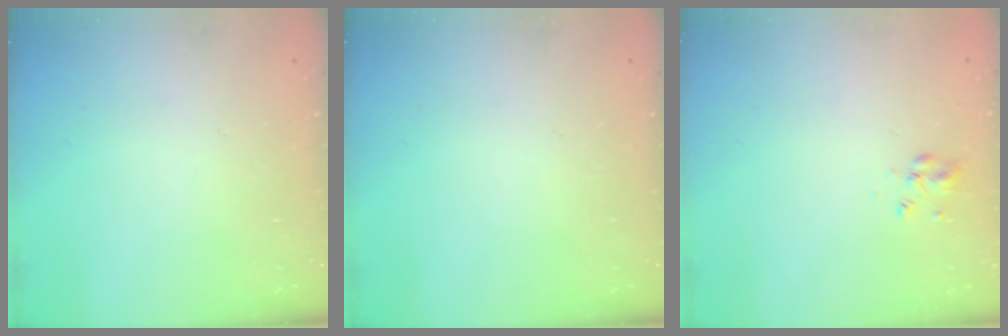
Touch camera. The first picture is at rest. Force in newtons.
{"total": 0.0}
{"total": 3.0, "press": 2.9, "slide": 0.8}